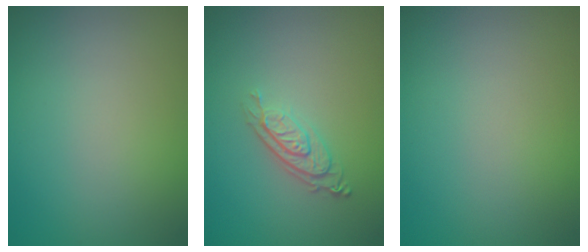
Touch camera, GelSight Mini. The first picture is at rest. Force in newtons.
{"total": 2.9, "press": 2.0, "slide": 2.0}
{"total": 0.0}